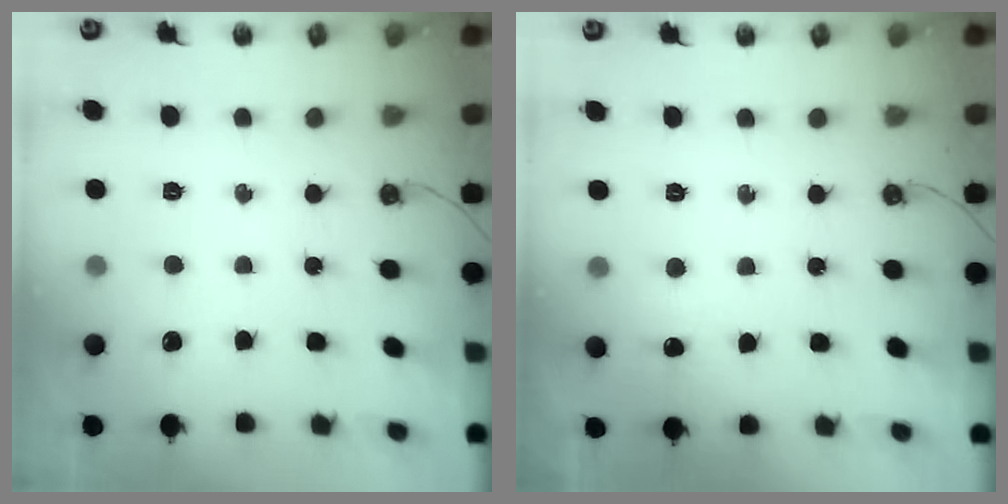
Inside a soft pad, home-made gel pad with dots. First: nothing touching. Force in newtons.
{"total": 2.3, "press": 2.0, "slide": 1.0}